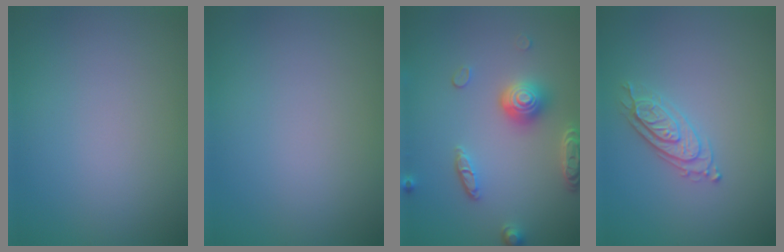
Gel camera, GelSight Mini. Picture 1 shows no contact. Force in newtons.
{"total": 0.0}
{"total": 4.4, "press": 3.5, "slide": 2.7}
{"total": 2.4, "press": 2.3, "slide": 0.5}